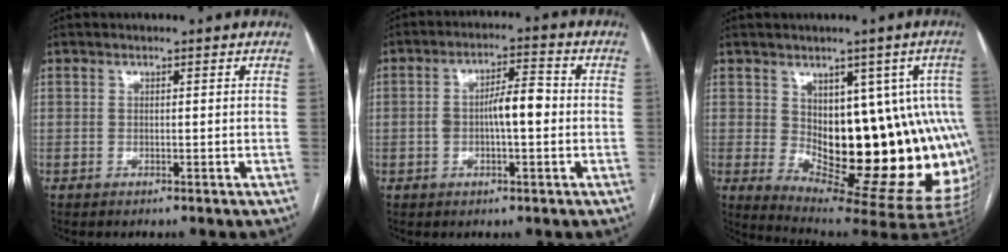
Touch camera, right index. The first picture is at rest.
{"total": 6.3, "force": [-0.4, 1.8, 6.1], "torque": [-0.111, 0.019, -0.007]}
{"total": 18.3, "force": [-0.1, 6.7, 17.0], "torque": [-0.153, 0.017, 0.021]}